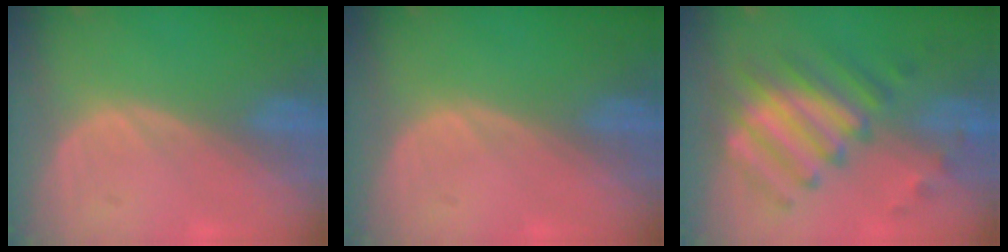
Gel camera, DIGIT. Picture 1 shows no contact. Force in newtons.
{"total": 0.0}
{"total": 8.6, "press": 8.6, "slide": 0.3}